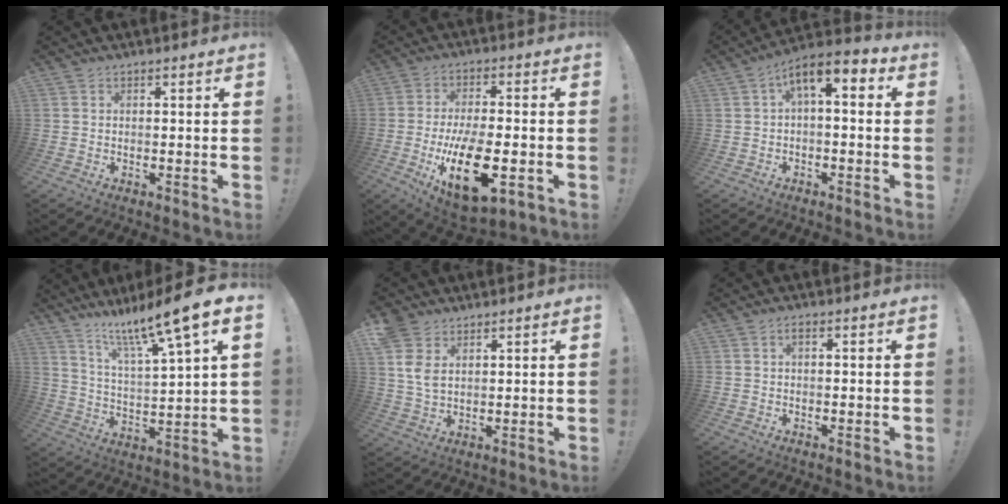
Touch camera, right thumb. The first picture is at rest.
{"total": 18.5, "force": [-5.0, 8.6, 15.6], "torque": [-0.261, 0.009, -0.071]}
{"total": 6.2, "force": [1.8, 2.3, 5.5], "torque": [-0.090, -0.013, 0.032]}
{"total": 13.8, "force": [9.8, 0.5, 9.6], "torque": [-0.163, -0.075, 0.148]}
{"total": 7.7, "force": [3.8, 5.2, 4.2], "torque": [-0.082, -0.012, 0.076]}
{"total": 0.9, "force": [0.0, 0.3, 0.8], "torque": [-0.010, 0.001, -0.004]}